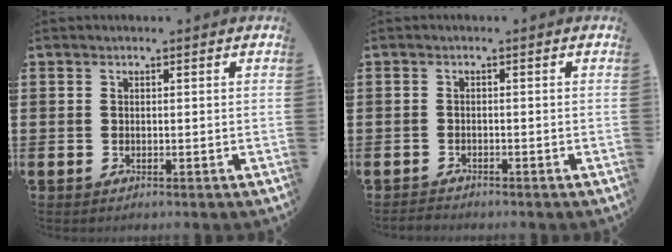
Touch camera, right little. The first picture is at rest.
{"total": 0.8, "force": [-0.8, 0.1, 0.0], "torque": [-0.002, 0.000, -0.018]}